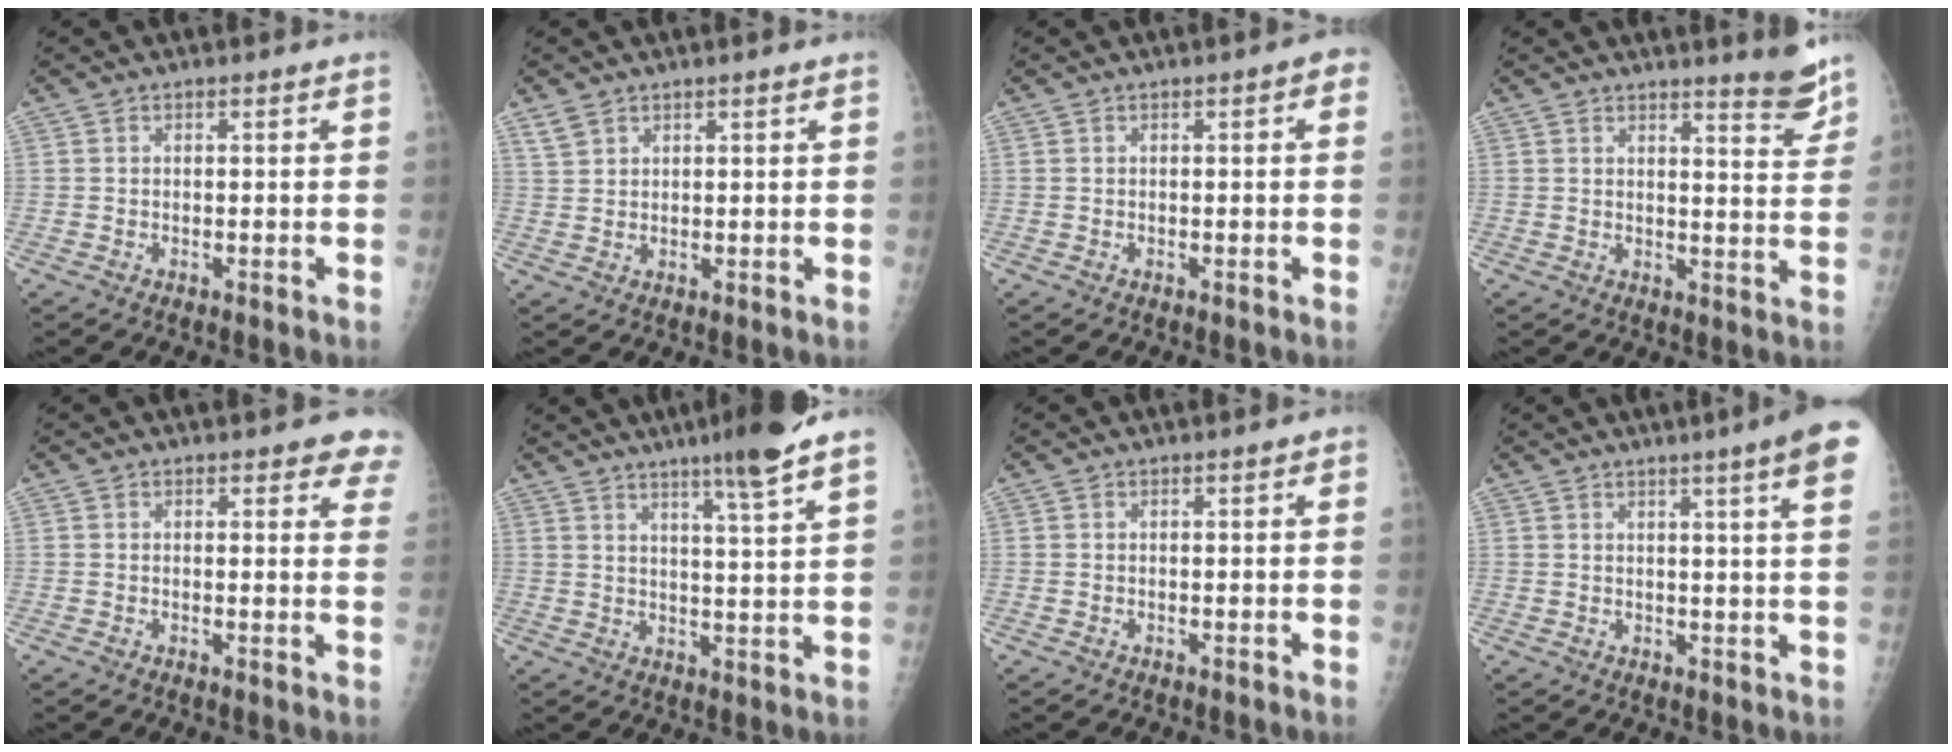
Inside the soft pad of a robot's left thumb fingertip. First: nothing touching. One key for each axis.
{"total": 2.3, "fx": 1.9, "fy": 1.2, "fz": 0.7, "tx": -0.007, "ty": -0.006, "tz": 0.039}
{"total": 1.9, "fx": 0.3, "fy": 0.8, "fz": 1.7, "tx": -0.014, "ty": 0.009, "tz": -0.003}
{"total": 5.8, "fx": 5.1, "fy": 0.6, "fz": 2.8, "tx": -0.025, "ty": -0.049, "tz": 0.061}
{"total": 5.4, "fx": 4.2, "fy": 2.2, "fz": 2.5, "tx": 0.009, "ty": -0.015, "tz": 0.029}
{"total": 9.6, "fx": 6.6, "fy": -0.3, "fz": 6.9, "tx": -0.100, "ty": -0.033, "tz": 0.099}
{"total": 0.5, "fx": 0.0, "fy": 0.3, "fz": 0.5, "tx": 0.000, "ty": 0.004, "tz": -0.002}
{"total": 9.2, "fx": 5.0, "fy": -0.1, "fz": 7.8, "tx": -0.093, "ty": -0.011, "tz": 0.049}